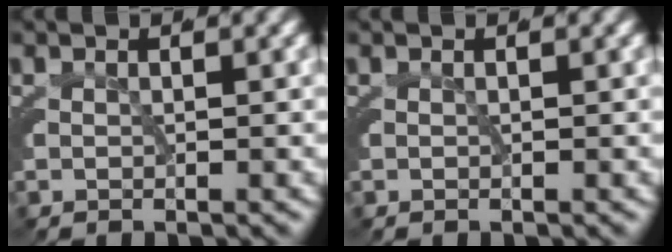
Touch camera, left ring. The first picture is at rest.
{"total": 0.0}